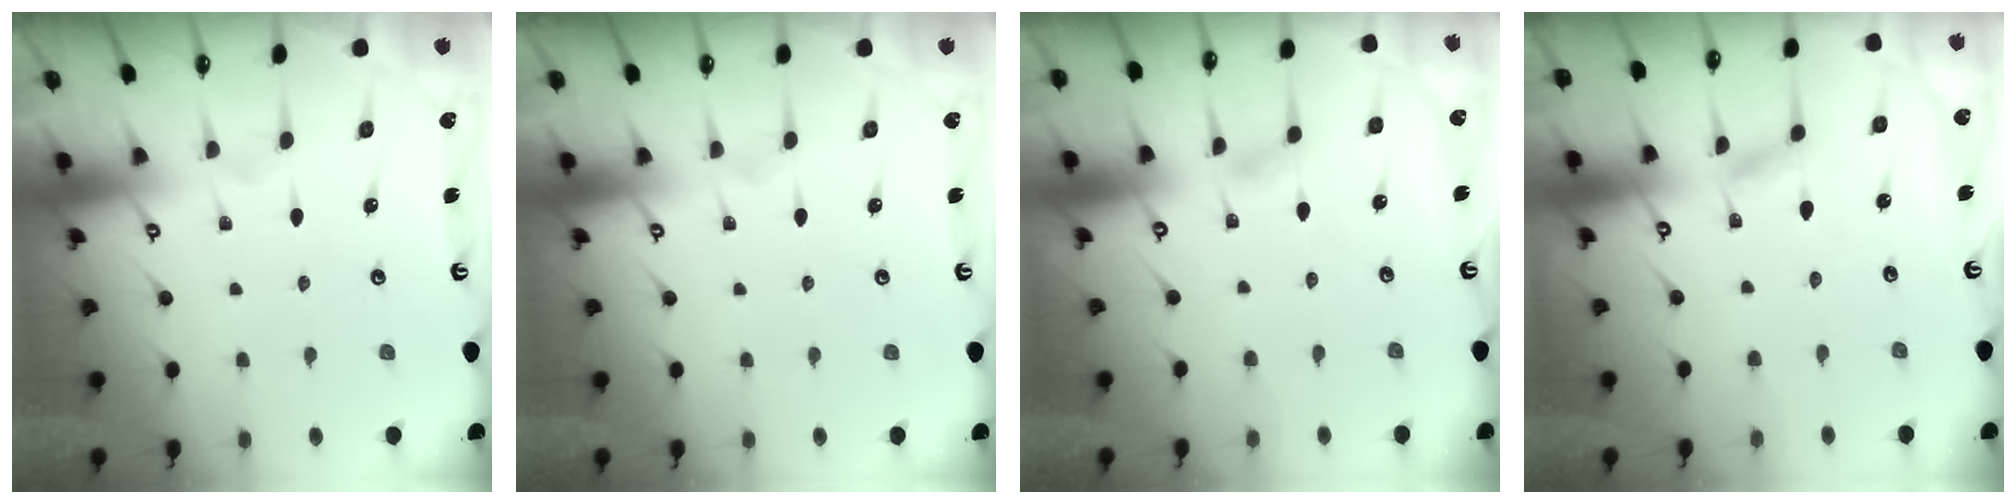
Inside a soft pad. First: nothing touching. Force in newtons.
{"total": 0.0}
{"total": 2.6, "press": 2.6, "slide": 0.4}
{"total": 2.0, "press": 2.0, "slide": 0.2}